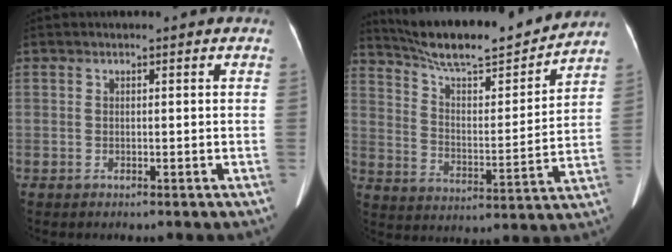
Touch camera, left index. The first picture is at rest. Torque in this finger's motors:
{"motor_torque": [0.21, -0.97, 0.34, 0.08]}